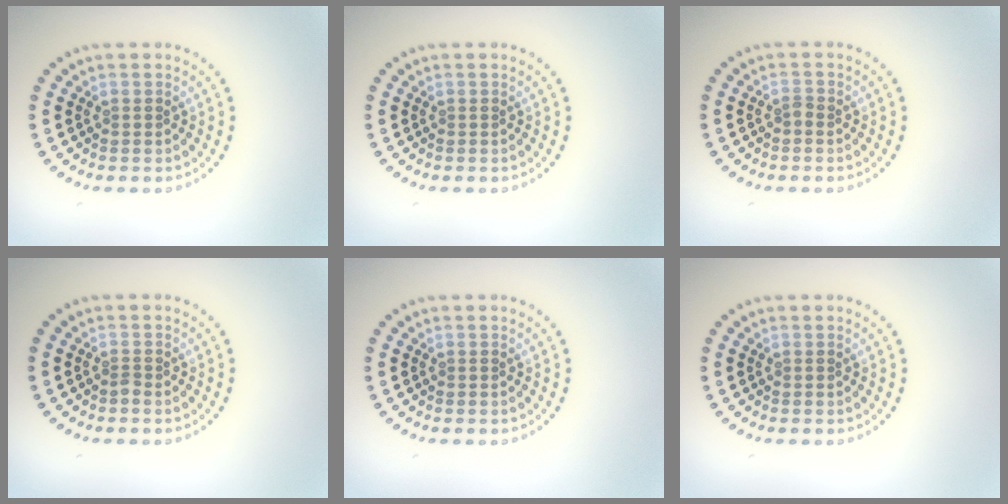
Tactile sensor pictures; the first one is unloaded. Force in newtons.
{"total": 0.0}
{"total": 0.6, "press": 0.5, "slide": 0.4}
{"total": 0.6, "press": 0.4, "slide": 0.5}
{"total": 0.0}
{"total": 0.0}